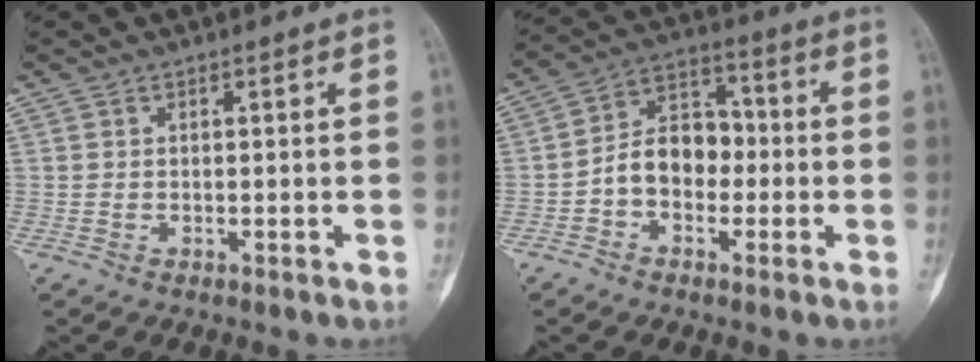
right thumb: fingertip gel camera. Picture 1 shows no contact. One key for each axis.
{"total": 9.8, "fx": -1.9, "fy": 7.1, "fz": 6.4, "tx": -0.081, "ty": 0.042, "tz": -0.048}